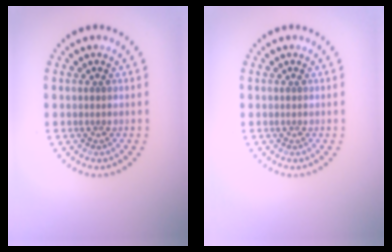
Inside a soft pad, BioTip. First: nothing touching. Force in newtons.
{"total": 0.0}